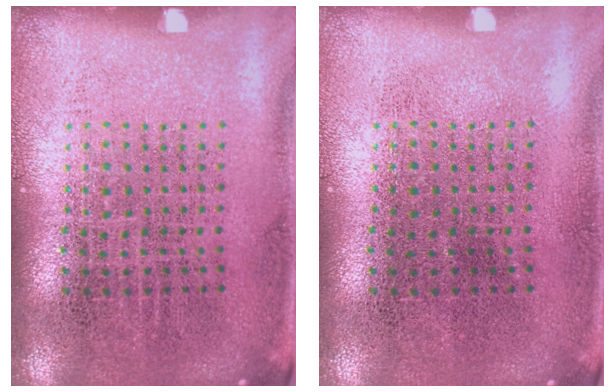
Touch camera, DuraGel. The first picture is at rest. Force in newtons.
{"total": 0.0}